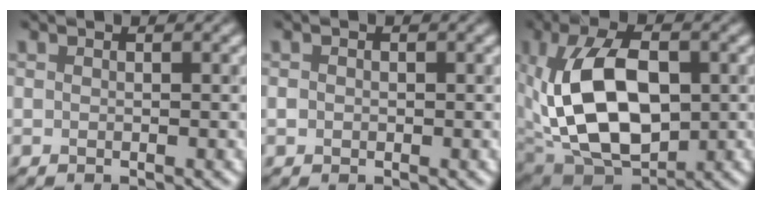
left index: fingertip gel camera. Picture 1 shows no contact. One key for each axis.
{"total": 0.7, "fx": -0.1, "fy": 0.6, "fz": 0.3, "tx": -0.005, "ty": -0.001, "tz": -0.003}
{"total": 12.6, "fx": 0.1, "fy": 7.6, "fz": 10.1, "tx": -0.193, "ty": 0.001, "tz": 0.005}